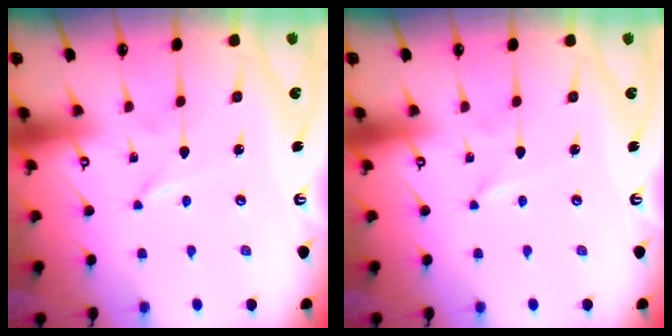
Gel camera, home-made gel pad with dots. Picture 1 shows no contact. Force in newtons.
{"total": 0.0}